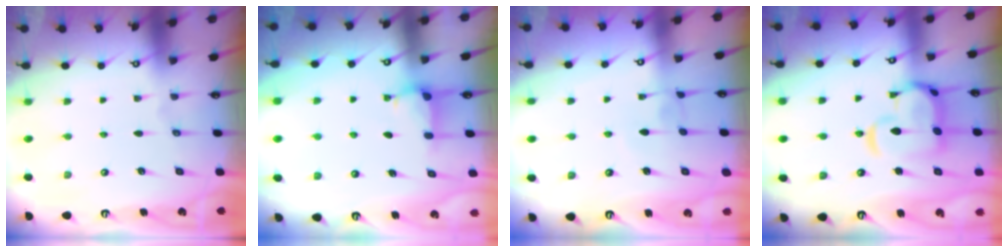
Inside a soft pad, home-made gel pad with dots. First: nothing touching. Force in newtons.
{"total": 3.8, "press": 3.8, "slide": 0.2}
{"total": 2.4, "press": 2.4, "slide": 0.2}
{"total": 9.0, "press": 8.9, "slide": 1.5}